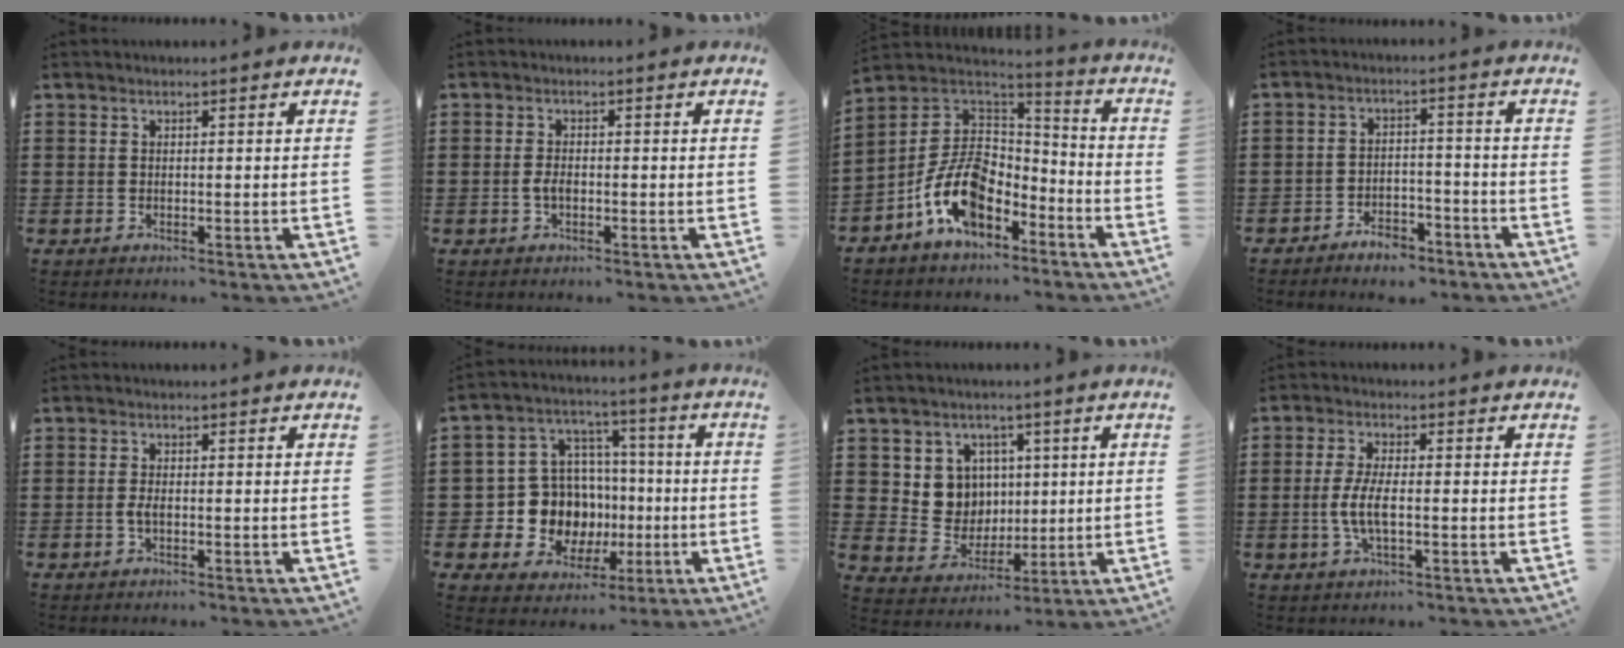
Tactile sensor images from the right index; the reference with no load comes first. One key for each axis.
{"total": 1.9, "fx": -0.5, "fy": 0.7, "fz": 1.7, "tx": -0.041, "ty": -0.005, "tz": -0.011}
{"total": 12.0, "fx": -5.3, "fy": 7.5, "fz": 7.7, "tx": -0.177, "ty": 0.016, "tz": -0.104}
{"total": 4.2, "fx": -3.9, "fy": 1.2, "fz": 1.2, "tx": -0.020, "ty": 0.012, "tz": -0.076}
{"total": 1.5, "fx": -0.4, "fy": 0.3, "fz": 1.4, "tx": -0.035, "ty": -0.007, "tz": -0.008}
{"total": 10.8, "fx": -1.3, "fy": 10.0, "fz": 4.0, "tx": -0.112, "ty": 0.001, "tz": -0.011}
{"total": 7.1, "fx": 2.4, "fy": 6.5, "fz": 1.3, "tx": -0.054, "ty": -0.001, "tz": 0.048}
{"total": 5.1, "fx": -1.0, "fy": 1.5, "fz": 4.8, "tx": -0.112, "ty": -0.005, "tz": -0.027}